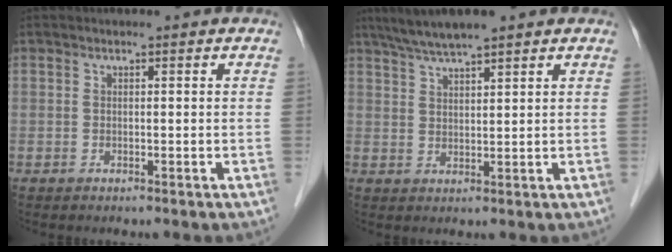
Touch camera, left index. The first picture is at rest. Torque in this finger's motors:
{"motor_torque": [0.07, -0.02, 0.14, 0.03]}